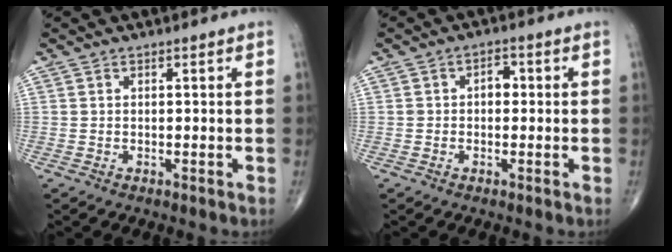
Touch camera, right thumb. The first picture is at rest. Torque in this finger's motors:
{"motor_torque": [0.10, 0.97, 0.36, -0.10, -0.03]}